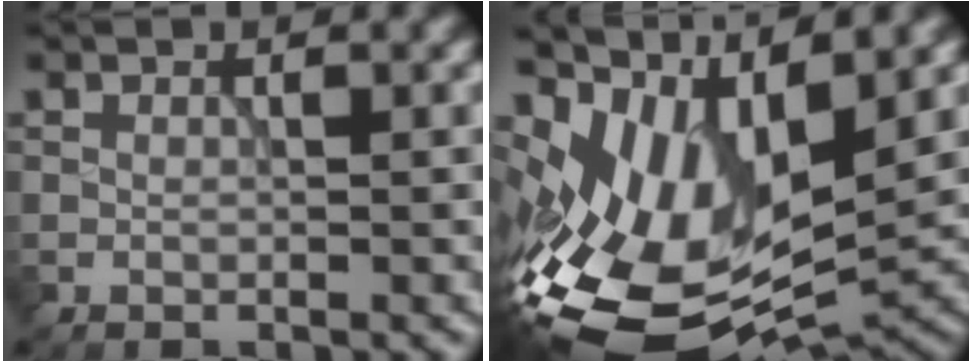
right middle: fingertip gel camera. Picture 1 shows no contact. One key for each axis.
{"total": 12.8, "fx": 1.1, "fy": 7.4, "fz": 10.4, "tx": -0.211, "ty": -0.010, "tz": 0.031}